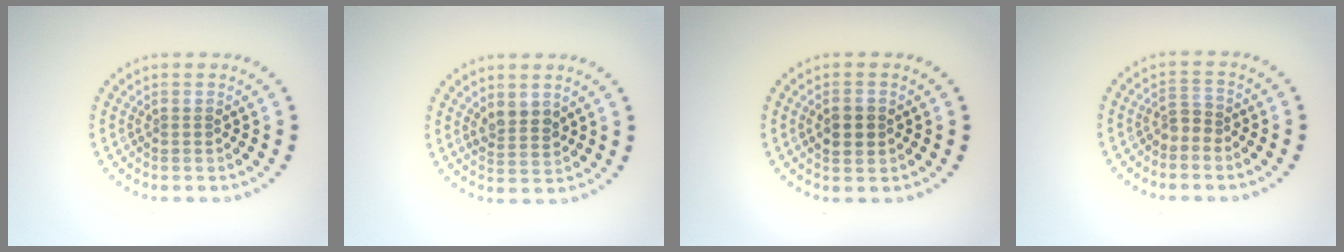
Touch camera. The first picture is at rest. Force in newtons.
{"total": 2.0, "press": 1.8, "slide": 0.8}
{"total": 2.5, "press": 2.5, "slide": 0.2}
{"total": 1.5, "press": 1.1, "slide": 1.1}